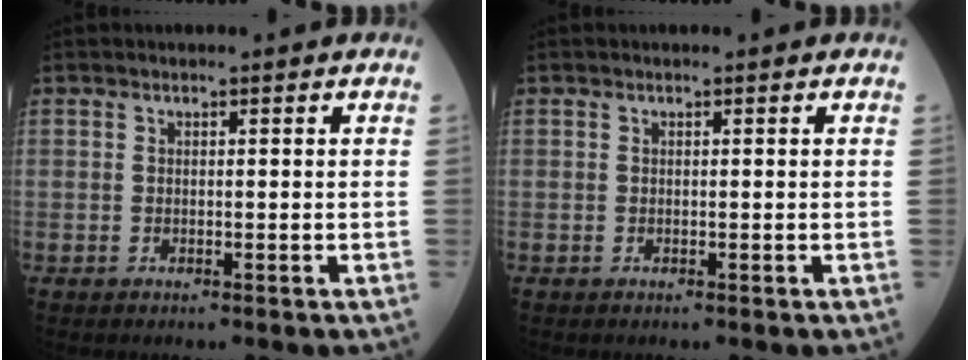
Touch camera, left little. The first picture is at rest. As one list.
[{"total": 0.0}]